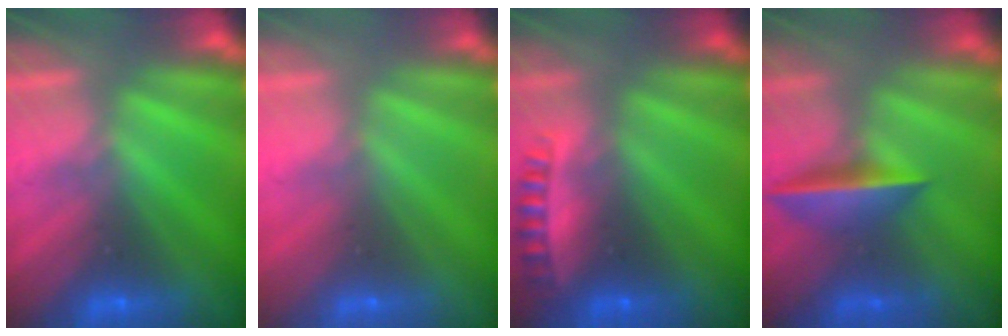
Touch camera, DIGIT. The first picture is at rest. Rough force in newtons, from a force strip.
{"total": 2.8}
{"total": 2.6}
{"total": 1.2}